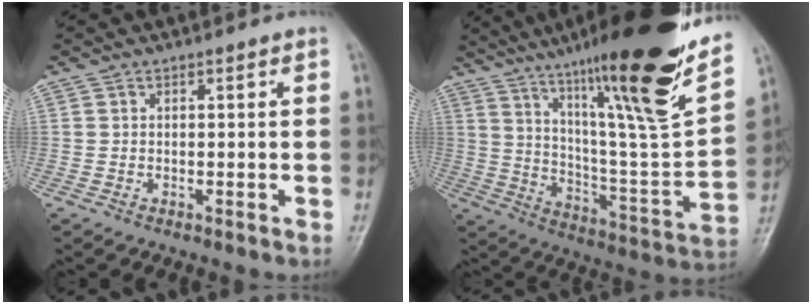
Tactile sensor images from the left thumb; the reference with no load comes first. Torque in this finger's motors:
{"motor_torque": [4.09, 0.91, 1.20, -1.57, 0.62]}